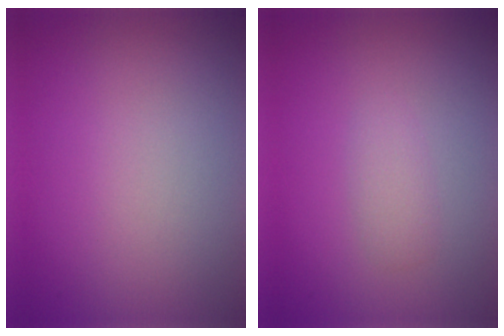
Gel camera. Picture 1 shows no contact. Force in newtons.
{"total": 1.2, "press": 1.2, "slide": 0.1}